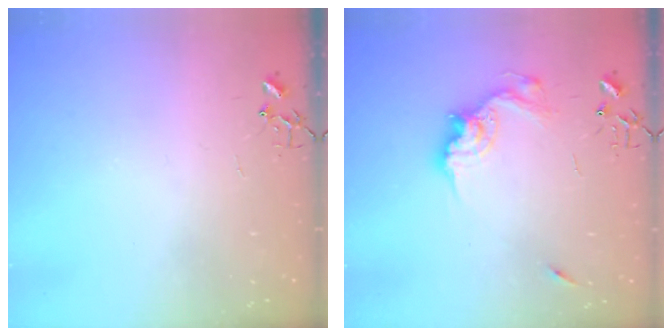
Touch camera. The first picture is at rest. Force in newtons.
{"total": 13.6, "press": 13.6, "slide": 1.0}